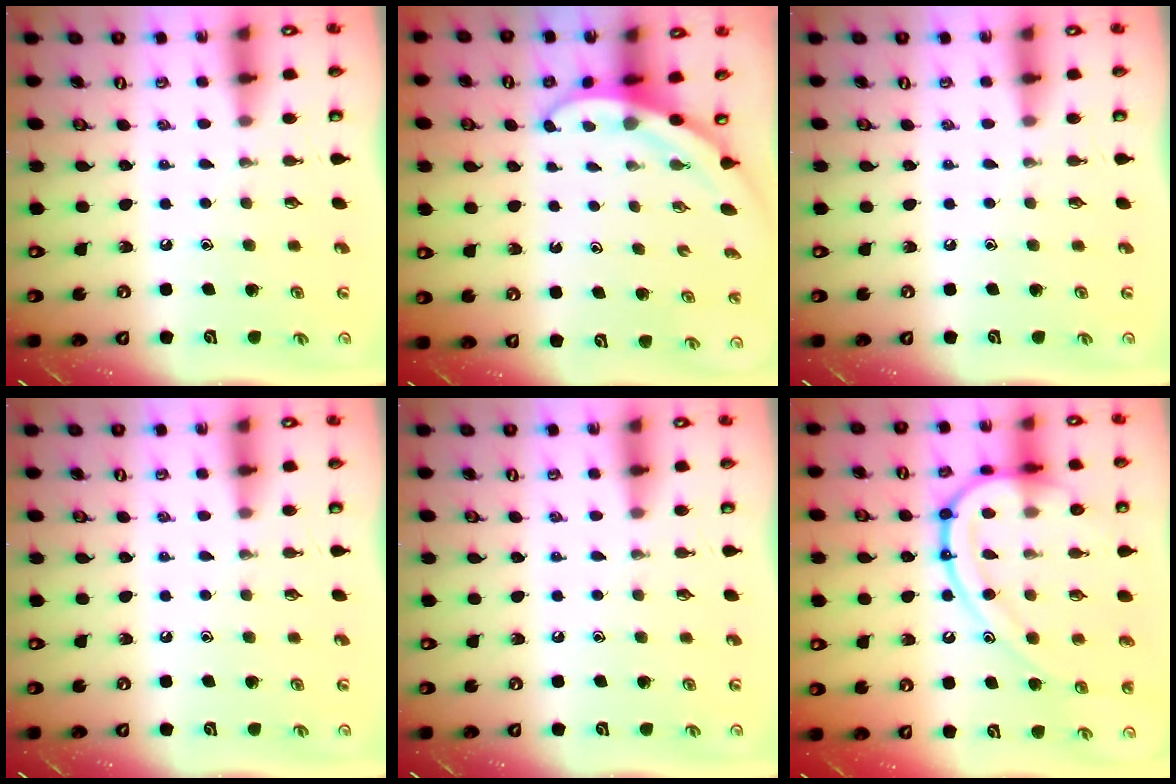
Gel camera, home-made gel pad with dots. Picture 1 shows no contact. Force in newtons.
{"total": 3.2, "press": 3.2, "slide": 0.1}
{"total": 0.0}
{"total": 0.0}
{"total": 0.0}
{"total": 18.6, "press": 18.6, "slide": 1.2}